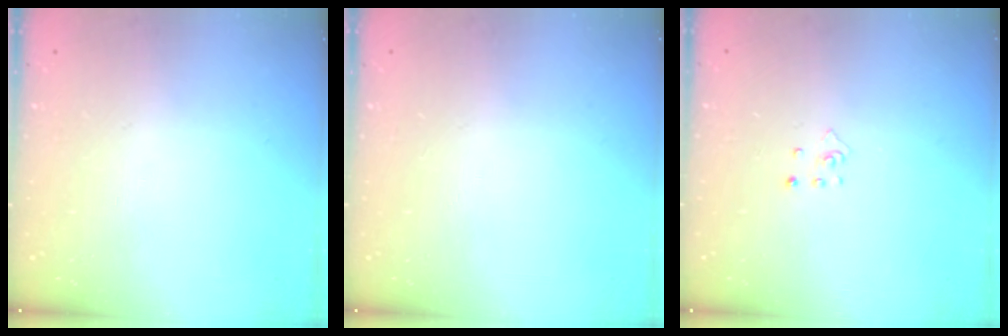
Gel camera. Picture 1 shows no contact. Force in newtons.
{"total": 0.0}
{"total": 2.9, "press": 2.9, "slide": 0.3}